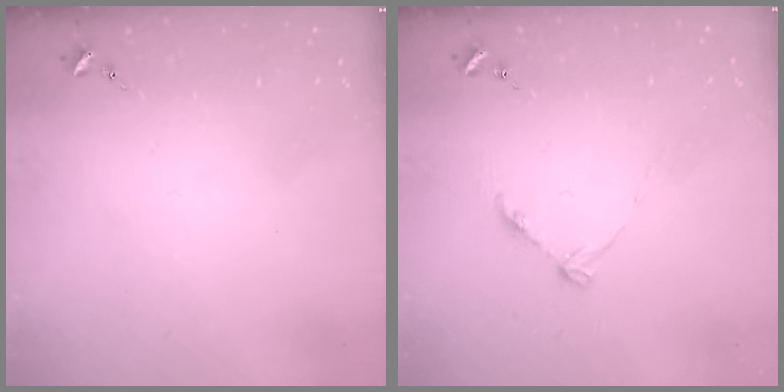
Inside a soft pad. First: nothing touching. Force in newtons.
{"total": 5.6, "press": 5.5, "slide": 0.7}